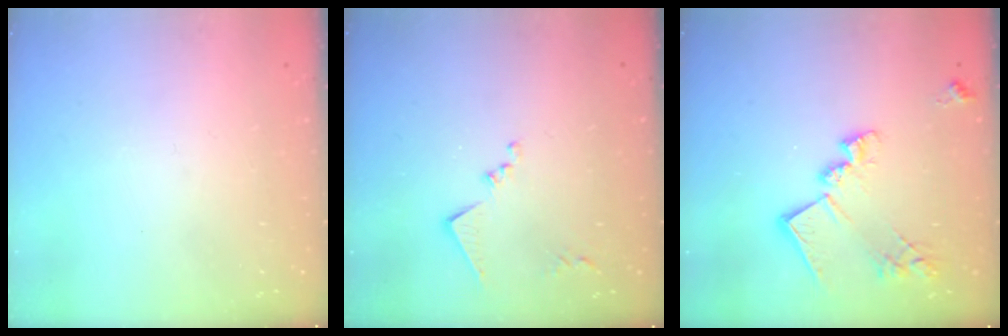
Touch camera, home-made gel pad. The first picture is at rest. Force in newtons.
{"total": 9.9, "press": 9.9, "slide": 0.8}
{"total": 16.3, "press": 16.3, "slide": 0.8}